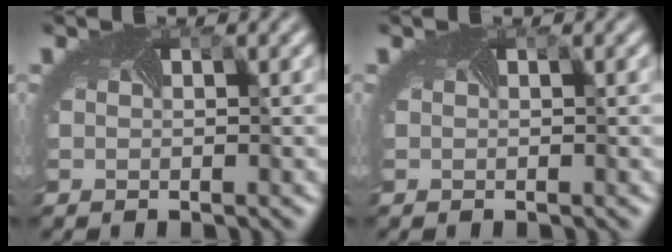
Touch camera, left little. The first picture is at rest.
{"total": 0.0}